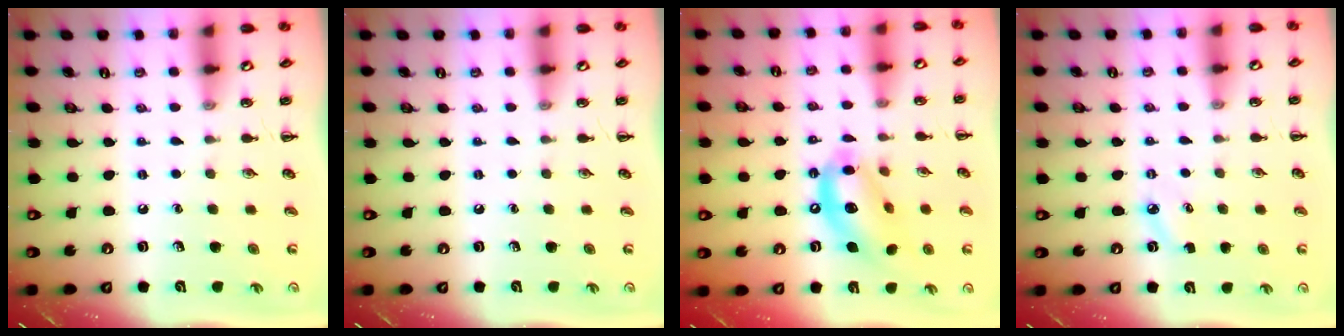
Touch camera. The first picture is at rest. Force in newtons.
{"total": 0.0}
{"total": 15.1, "press": 14.5, "slide": 4.1}
{"total": 2.8, "press": 2.7, "slide": 0.7}